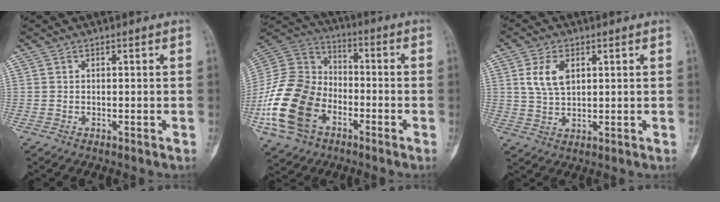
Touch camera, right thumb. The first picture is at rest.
{"total": 19.9, "force": [-7.5, 13.9, 12.1], "torque": [-0.236, 0.049, -0.142]}
{"total": 6.1, "force": [2.1, 3.5, 4.5], "torque": [-0.081, -0.003, 0.043]}